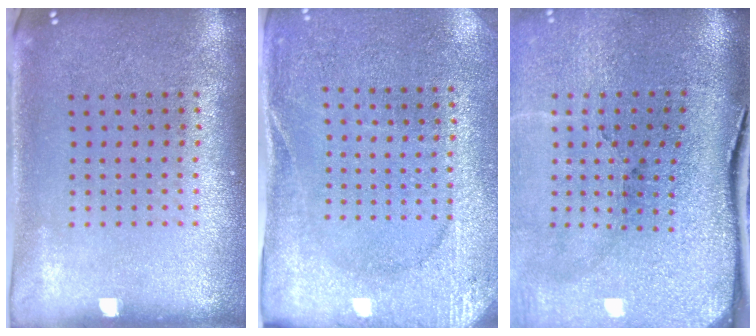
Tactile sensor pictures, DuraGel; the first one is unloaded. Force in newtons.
{"total": 2.6, "press": 2.5, "slide": 0.6}
{"total": 5.0, "press": 3.9, "slide": 3.2}